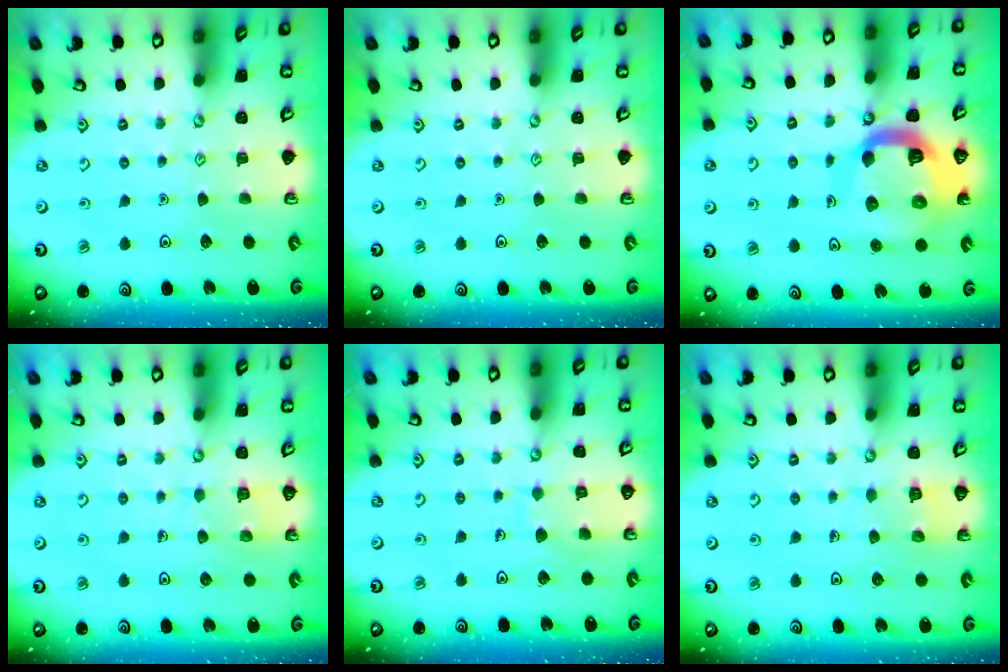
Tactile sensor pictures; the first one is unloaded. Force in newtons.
{"total": 0.0}
{"total": 16.2, "press": 16.1, "slide": 1.8}
{"total": 4.3, "press": 4.3, "slide": 0.3}
{"total": 6.4, "press": 6.4, "slide": 0.6}
{"total": 2.6, "press": 2.6, "slide": 0.1}